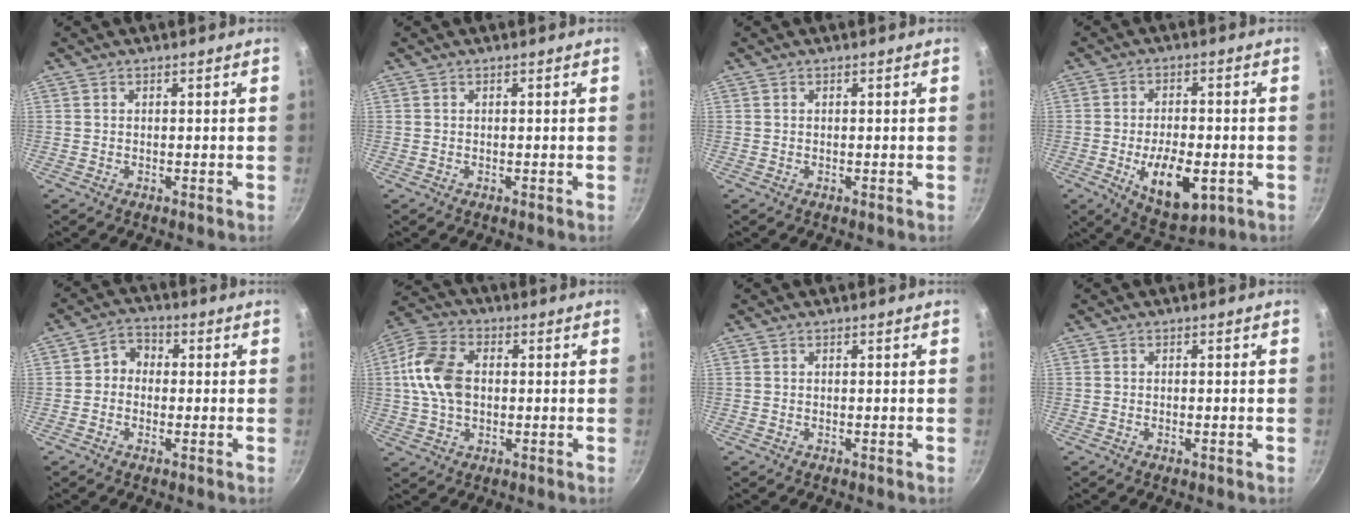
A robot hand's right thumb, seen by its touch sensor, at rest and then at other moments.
{"total": 0.0}
{"total": 0.0}
{"total": 12.4, "force": [-3.5, 6.1, 10.3], "torque": [-0.144, 0.003, -0.042]}
{"total": 4.8, "force": [0.2, 4.1, 2.5], "torque": [-0.022, 0.009, -0.011]}
{"total": 12.3, "force": [0.9, 8.3, 9.0], "torque": [-0.166, 0.019, 0.003]}
{"total": 0.0}
{"total": 0.8, "force": [-0.3, 0.2, 0.7], "torque": [-0.015, 0.002, -0.005]}